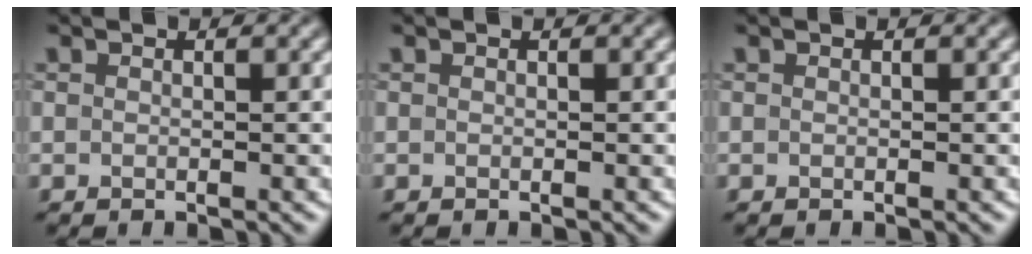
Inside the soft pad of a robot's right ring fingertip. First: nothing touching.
{"total": 0.0}
{"total": 0.0}